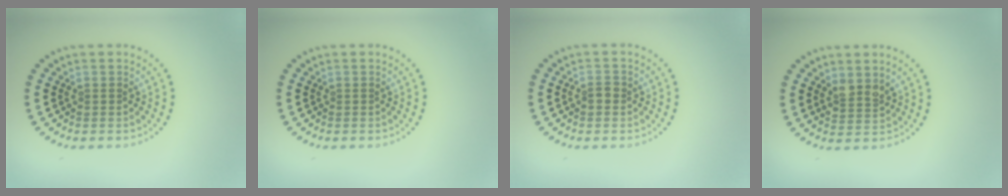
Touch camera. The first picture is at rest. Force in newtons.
{"total": 0.0}
{"total": 1.0, "press": 1.0, "slide": 0.2}
{"total": 1.9, "press": 1.5, "slide": 1.1}